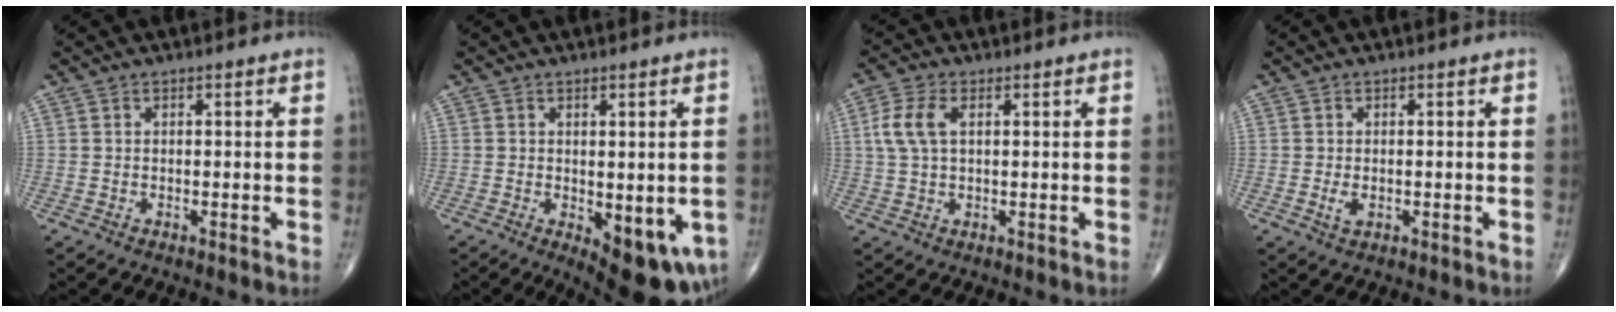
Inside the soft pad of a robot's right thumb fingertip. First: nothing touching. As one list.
[{"total": 11.3, "force": [-3.3, 4.9, 9.6], "torque": [-0.099, -0.011, -0.030]}, {"total": 6.1, "force": [1.4, 3.2, 4.9], "torque": [-0.123, 0.013, 0.028]}, {"total": 2.3, "force": [-0.4, 1.3, 1.9], "torque": [-0.037, -0.005, -0.005]}]